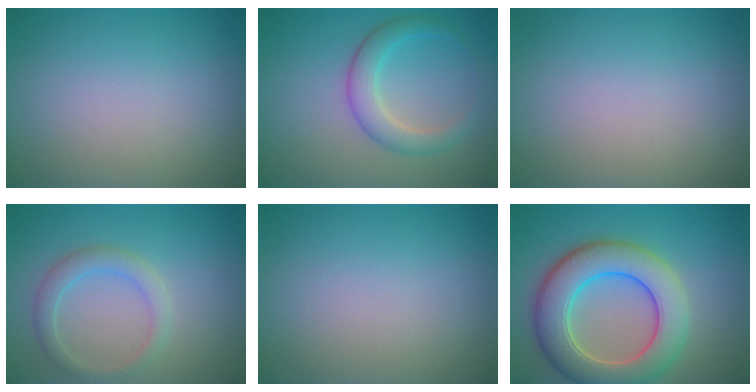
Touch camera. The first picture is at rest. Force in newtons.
{"total": 2.6, "press": 2.6, "slide": 0.2}
{"total": 0.0}
{"total": 2.3, "press": 2.3, "slide": 0.2}
{"total": 0.0}
{"total": 8.6, "press": 8.6, "slide": 0.7}